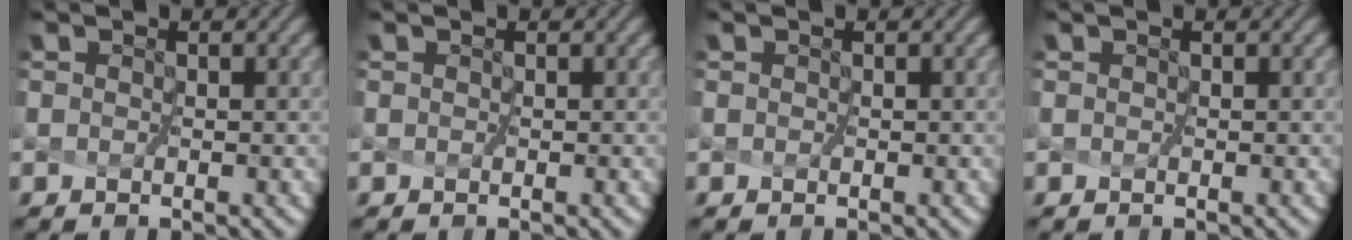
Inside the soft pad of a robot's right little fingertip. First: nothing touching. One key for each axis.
{"total": 0.0}
{"total": 0.0}
{"total": 0.0}